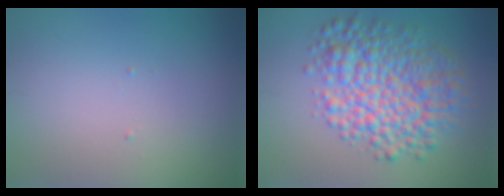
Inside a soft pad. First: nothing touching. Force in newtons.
{"total": 7.7, "press": 7.7, "slide": 0.1}